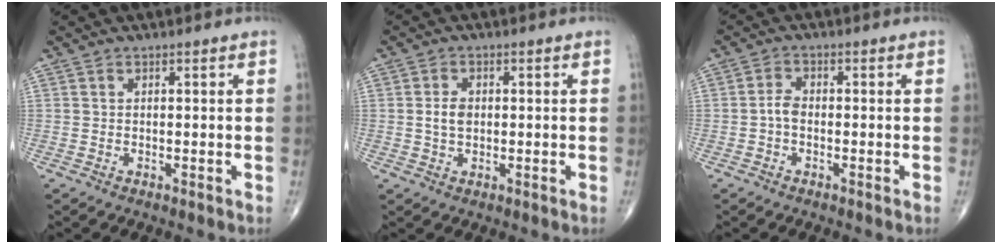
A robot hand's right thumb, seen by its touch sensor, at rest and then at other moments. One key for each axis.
{"total": 3.2, "fx": 0.1, "fy": 2.1, "fz": 2.4, "tx": -0.042, "ty": 0.003, "tz": 0.002}
{"total": 2.4, "fx": -0.7, "fy": 1.4, "fz": 1.8, "tx": -0.033, "ty": 0.009, "tz": -0.019}